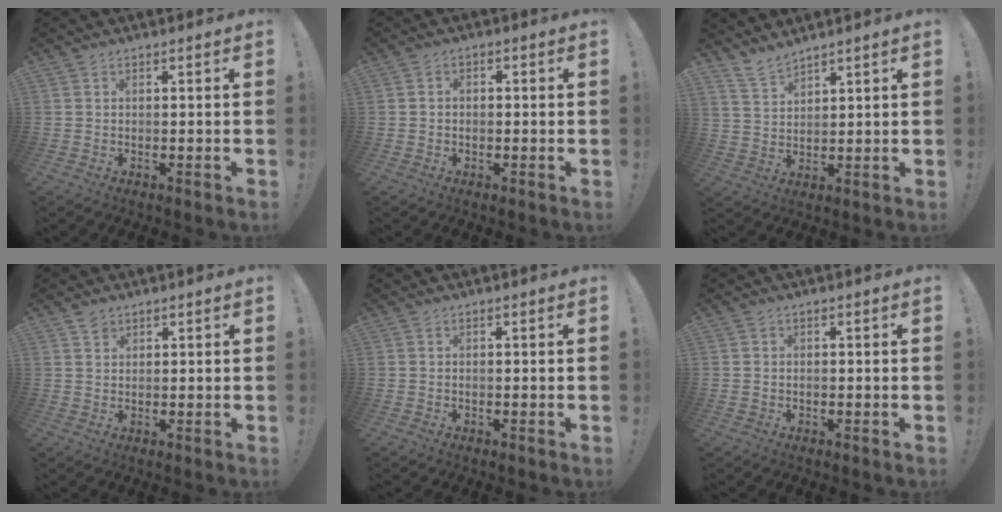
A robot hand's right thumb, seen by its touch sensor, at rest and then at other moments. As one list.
[{"total": 1.8, "force": [-1.2, 1.1, 0.8], "torque": [-0.016, 0.011, -0.020]}, {"total": 6.2, "force": [5.7, 1.5, 2.0], "torque": [-0.047, -0.031, 0.109]}, {"total": 1.8, "force": [1.4, 1.1, 0.3], "torque": [0.008, -0.011, 0.025]}, {"total": 0.0}, {"total": 0.6, "force": [-0.1, 0.6, -0.1], "torque": [0.002, 0.001, -0.002]}]